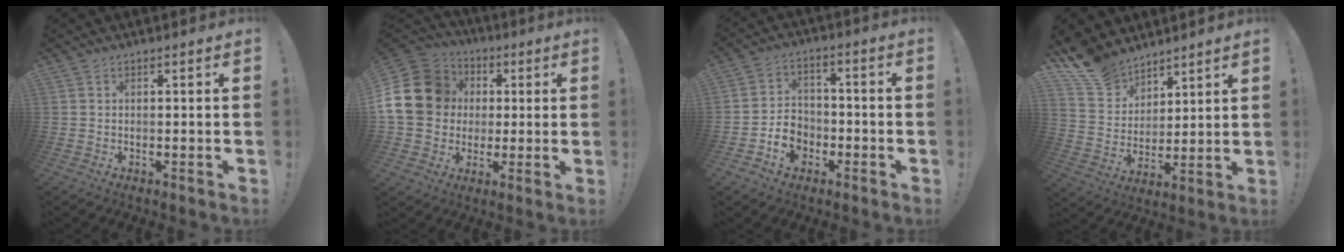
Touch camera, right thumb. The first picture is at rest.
{"total": 19.9, "force": [2.7, 17.2, 9.7], "torque": [-0.172, 0.000, 0.073]}
{"total": 8.8, "force": [-4.1, 6.9, 3.7], "torque": [-0.050, 0.026, -0.072]}
{"total": 13.0, "force": [10.3, 7.3, 3.1], "torque": [-0.075, -0.074, 0.202]}